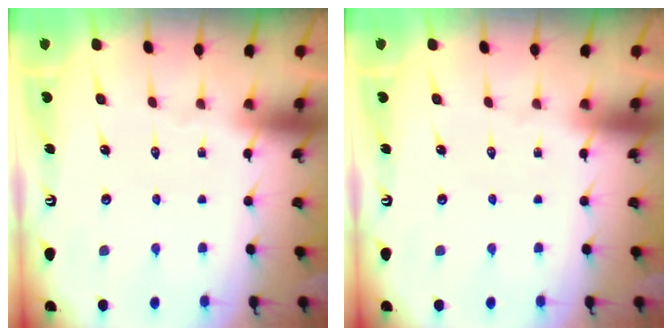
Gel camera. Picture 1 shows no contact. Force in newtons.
{"total": 0.0}